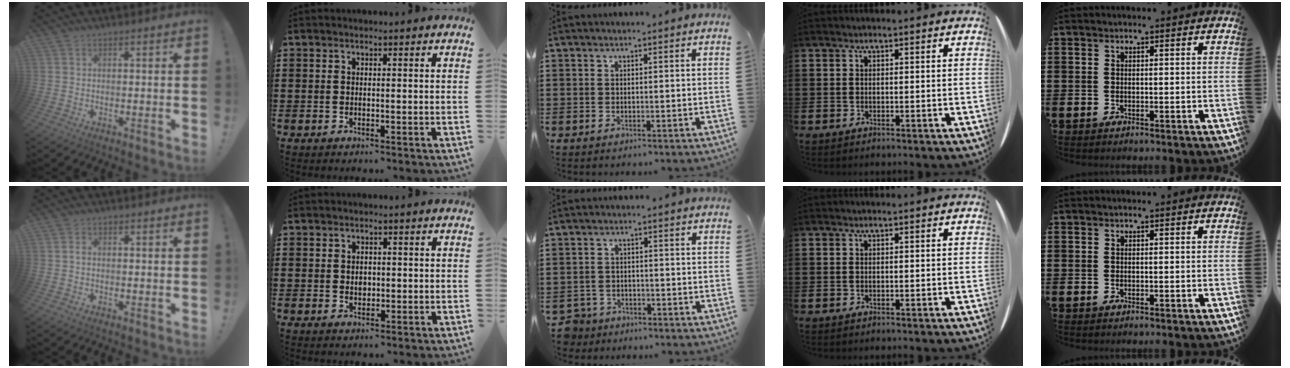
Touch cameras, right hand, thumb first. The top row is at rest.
{"thumb": {"total": 0.7, "force": [-0.4, 0.2, 0.4], "torque": [-0.012, 0.003, -0.008]}, "index": {"total": 1.3, "force": [0.2, 1.1, 0.7], "torque": [-0.015, 0.006, 0.003]}, "middle": {"total": 3.0, "force": [-2.8, 1.1, 0.0], "torque": [-0.022, -0.005, -0.066]}}